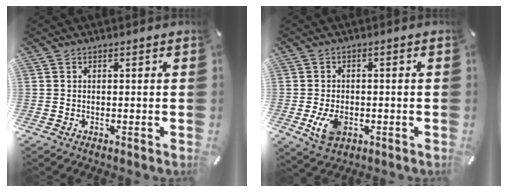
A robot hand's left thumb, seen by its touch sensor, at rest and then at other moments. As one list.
[{"total": 6.3, "force": [-1.8, 4.1, 4.4], "torque": [-0.097, -0.003, -0.035]}]